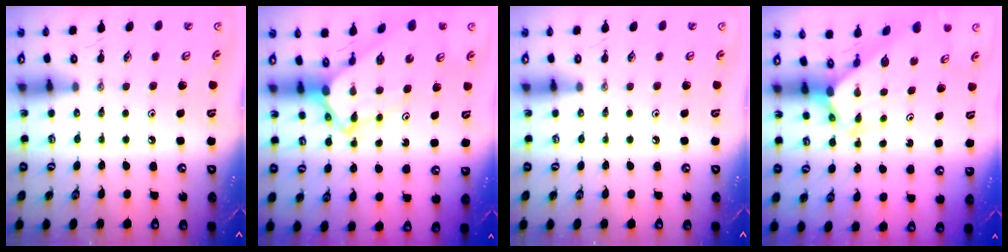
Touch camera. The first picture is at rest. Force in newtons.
{"total": 6.3, "press": 6.2, "slide": 0.5}
{"total": 0.0}
{"total": 2.5, "press": 2.5, "slide": 0.2}